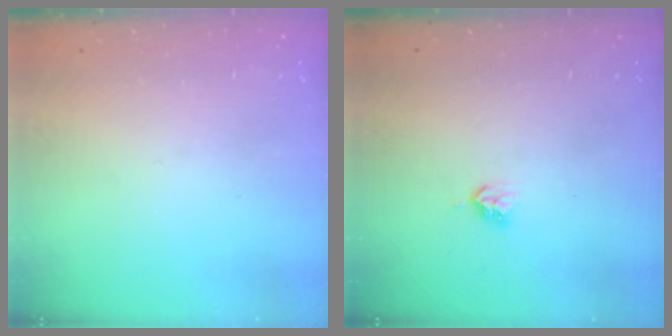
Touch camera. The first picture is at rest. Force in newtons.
{"total": 4.0, "press": 3.9, "slide": 0.4}